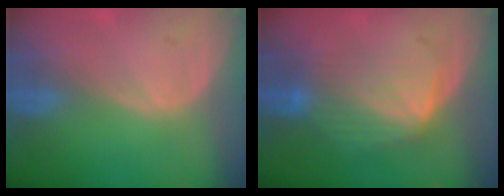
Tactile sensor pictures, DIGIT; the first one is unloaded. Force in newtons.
{"total": 6.9, "press": 6.8, "slide": 0.5}